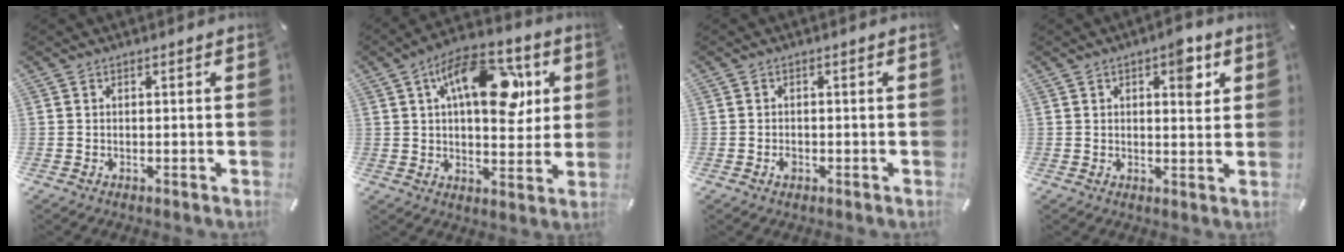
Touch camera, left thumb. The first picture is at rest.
{"total": 18.3, "force": [6.4, 9.9, 14.0], "torque": [-0.190, -0.011, 0.105]}
{"total": 1.4, "force": [-0.5, 1.0, 0.9], "torque": [-0.017, 0.001, -0.010]}
{"total": 6.8, "force": [2.7, 3.2, 5.4], "torque": [-0.053, -0.013, 0.035]}